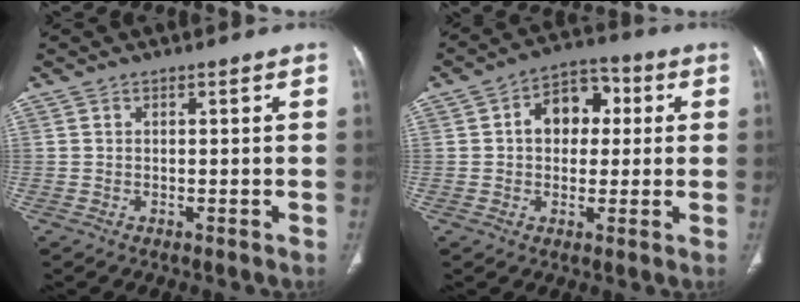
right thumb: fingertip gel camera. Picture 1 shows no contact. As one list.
[{"total": 9.7, "force": [1.6, 7.0, 6.5], "torque": [-0.064, 0.021, 0.018]}]